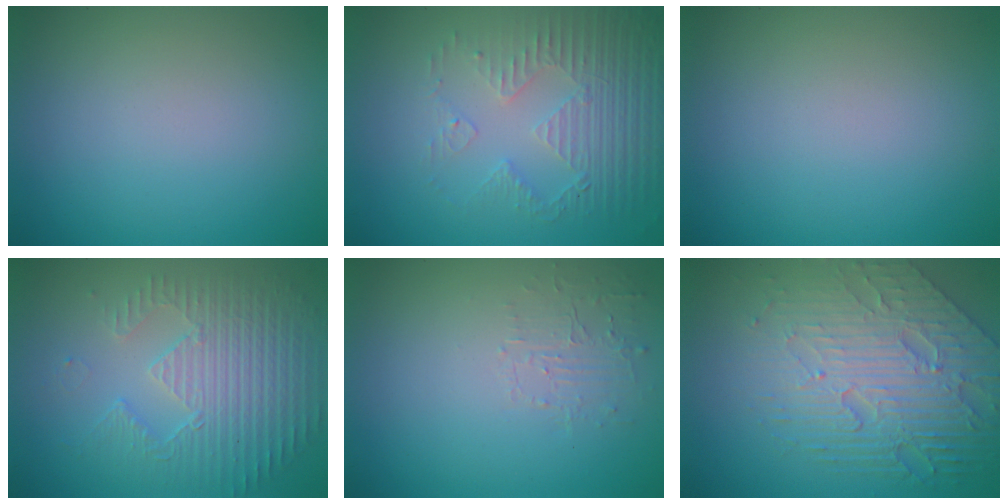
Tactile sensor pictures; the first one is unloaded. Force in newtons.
{"total": 5.2, "press": 3.4, "slide": 3.9}
{"total": 0.0}
{"total": 3.9, "press": 3.6, "slide": 1.5}
{"total": 1.5, "press": 0.1, "slide": 1.5}
{"total": 8.4, "press": 5.7, "slide": 6.2}